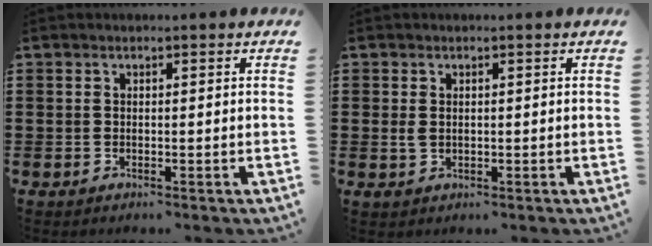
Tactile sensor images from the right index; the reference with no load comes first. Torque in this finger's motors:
{"motor_torque": [1.02, 1.12, 0.09, -0.01]}